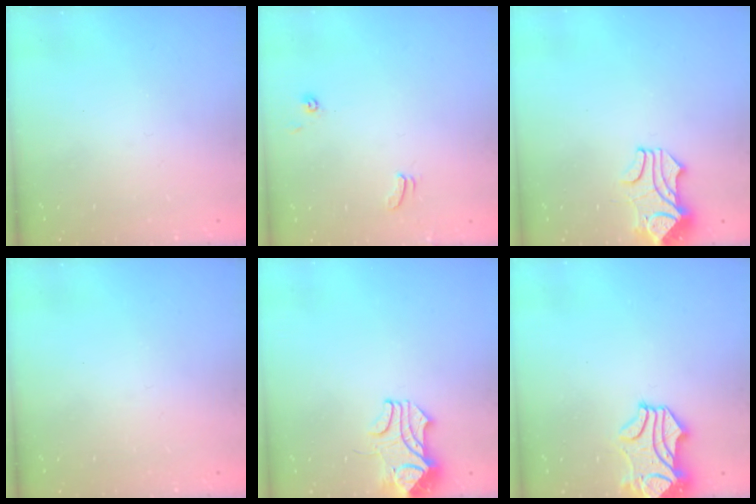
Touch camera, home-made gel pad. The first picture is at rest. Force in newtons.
{"total": 0.9, "press": 0.8, "slide": 0.4}
{"total": 2.0, "press": 1.7, "slide": 1.1}
{"total": 0.0}
{"total": 2.5, "press": 2.4, "slide": 0.9}
{"total": 2.0, "press": 1.5, "slide": 1.3}